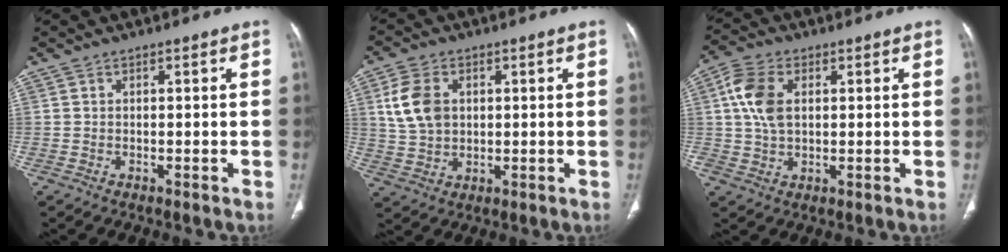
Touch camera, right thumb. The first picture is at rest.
{"total": 8.6, "force": [2.1, 6.1, 5.6], "torque": [-0.099, -0.003, 0.046]}
{"total": 8.0, "force": [1.9, 4.9, 6.0], "torque": [-0.126, 0.007, 0.035]}